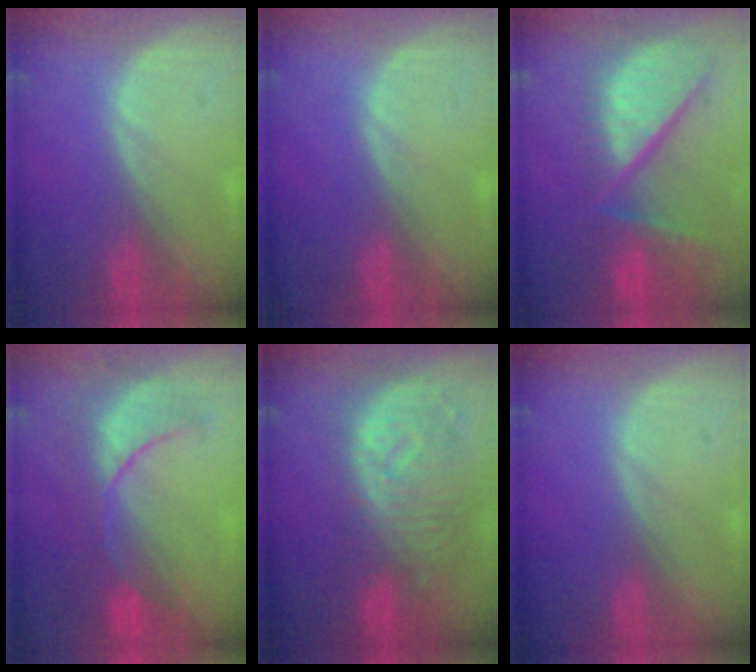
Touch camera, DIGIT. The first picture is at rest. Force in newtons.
{"total": 0.0}
{"total": 12.8, "press": 10.6, "slide": 7.2}
{"total": 8.7, "press": 8.5, "slide": 2.1}
{"total": 11.3, "press": 9.9, "slide": 5.4}
{"total": 0.0}